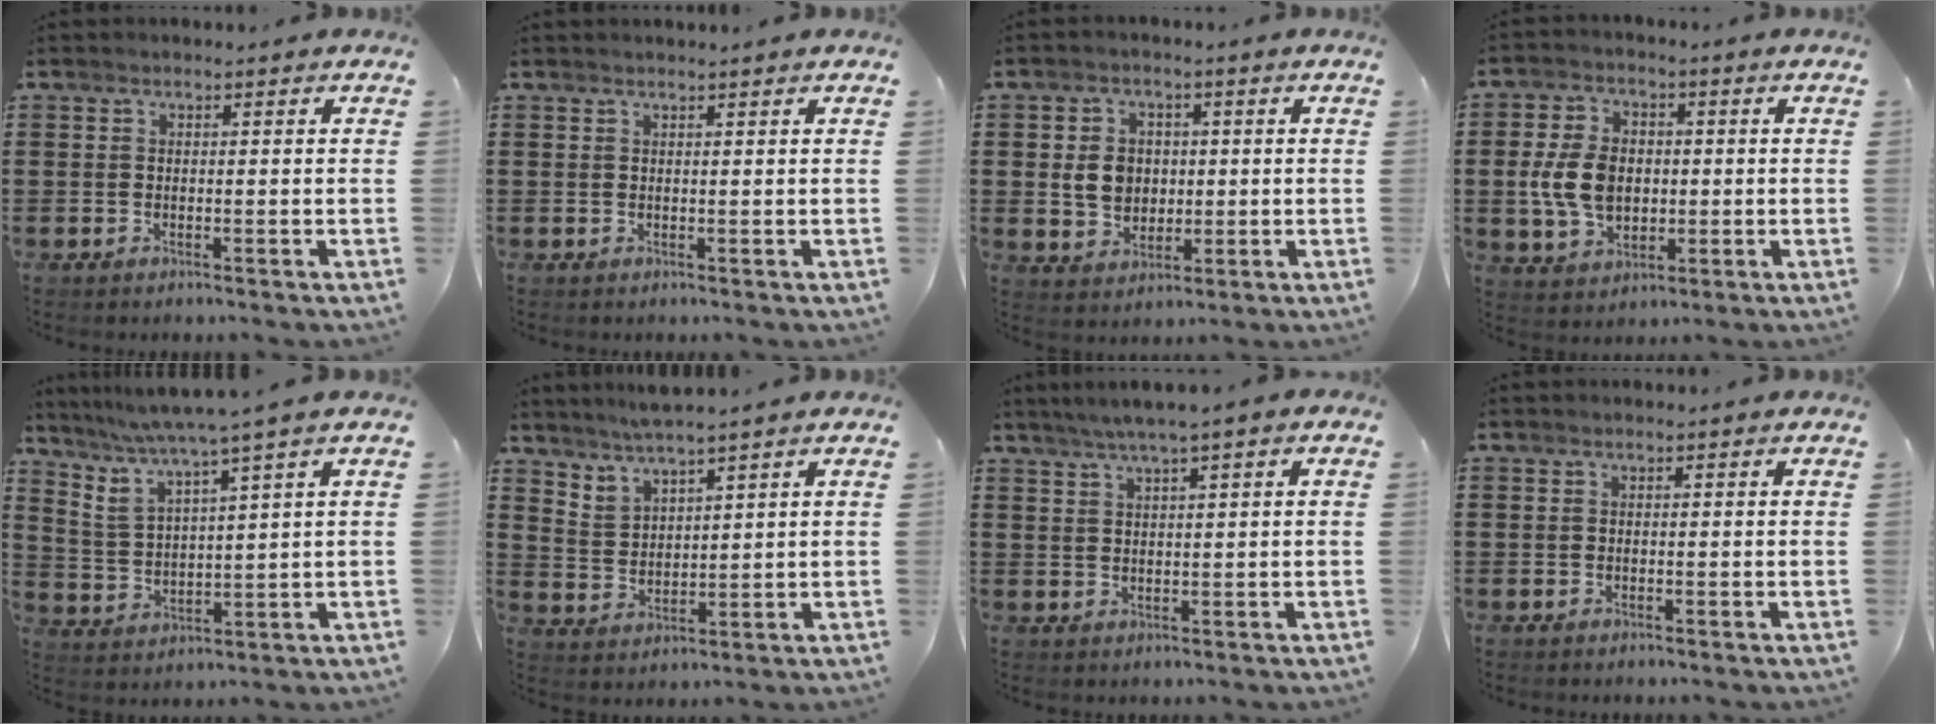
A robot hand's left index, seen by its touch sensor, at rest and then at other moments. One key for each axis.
{"total": 0.7, "fx": 0.6, "fy": -0.2, "fz": 0.3, "tx": -0.006, "ty": -0.003, "tz": 0.013}
{"total": 5.4, "fx": 0.3, "fy": 4.5, "fz": 3.0, "tx": -0.063, "ty": 0.010, "tz": 0.003}
{"total": 8.0, "fx": -0.3, "fy": 5.7, "fz": 5.7, "tx": -0.131, "ty": 0.006, "tz": -0.011}
{"total": 5.0, "fx": 4.1, "fy": -0.6, "fz": 2.9, "tx": -0.071, "ty": -0.028, "tz": 0.065}
{"total": 3.4, "fx": 3.4, "fy": 0.0, "fz": 0.2, "tx": -0.016, "ty": -0.012, "tz": 0.062}
{"total": 2.6, "fx": 1.6, "fy": -0.1, "fz": 2.1, "tx": -0.040, "ty": 0.002, "tz": 0.028}
{"total": 0.0}